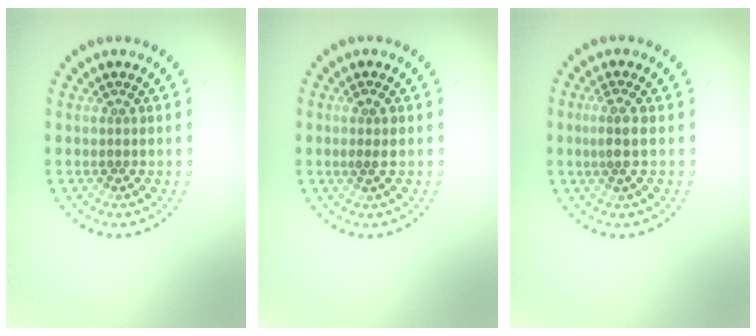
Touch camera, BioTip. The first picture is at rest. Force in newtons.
{"total": 1.1, "press": 1.0, "slide": 0.5}
{"total": 1.7, "press": 1.3, "slide": 1.1}